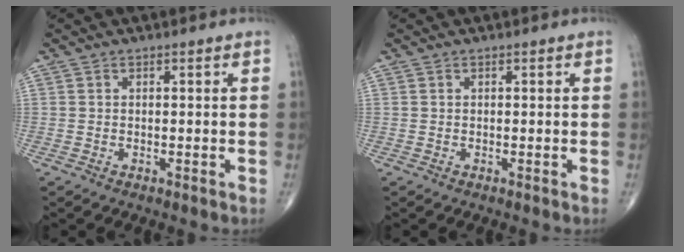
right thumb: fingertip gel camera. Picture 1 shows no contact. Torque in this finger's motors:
{"motor_torque": [-0.01, 0.03, -0.10, -0.04, 0.01]}